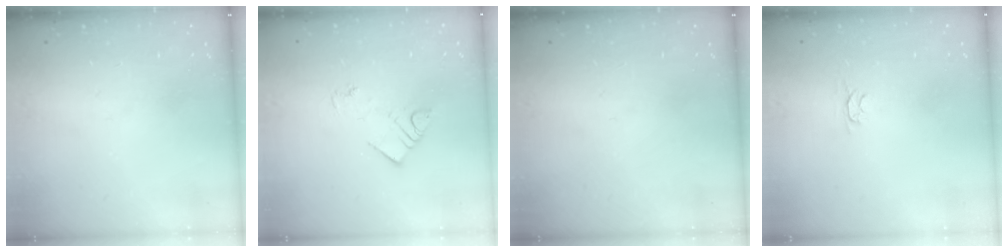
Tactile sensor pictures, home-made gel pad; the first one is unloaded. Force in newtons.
{"total": 5.0, "press": 5.0, "slide": 0.2}
{"total": 0.0}
{"total": 2.4, "press": 2.3, "slide": 0.5}